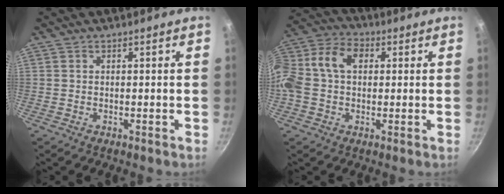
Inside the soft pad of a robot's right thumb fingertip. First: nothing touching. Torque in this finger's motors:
{"motor_torque": [1.93, 1.95, 0.23, -0.02, 0.25]}